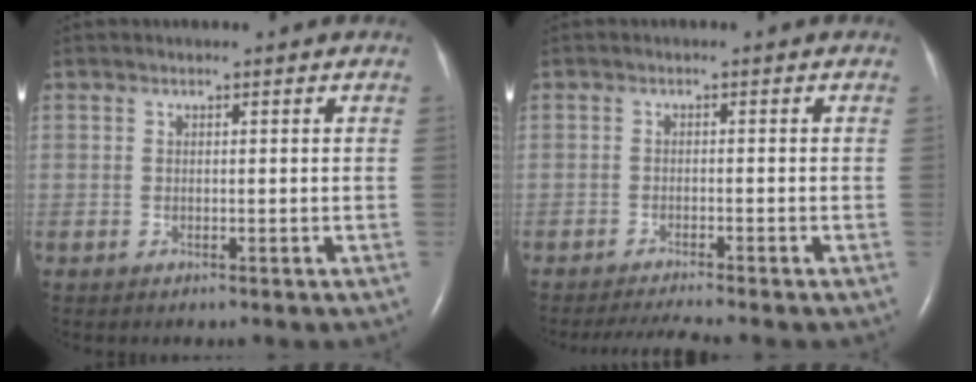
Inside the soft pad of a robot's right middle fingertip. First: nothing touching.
{"total": 4.1, "force": [-3.7, -1.0, 1.5], "torque": [-0.031, -0.016, -0.062]}